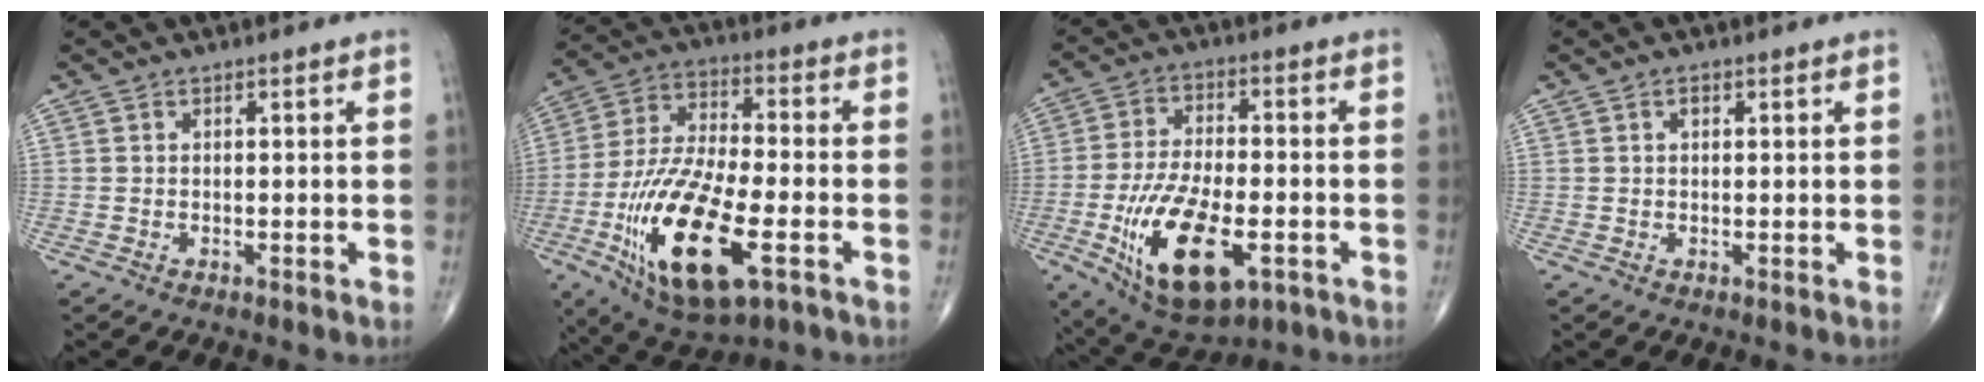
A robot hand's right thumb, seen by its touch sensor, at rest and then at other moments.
{"total": 21.9, "force": [-7.5, 8.3, 18.8], "torque": [-0.381, 0.008, -0.123]}
{"total": 18.1, "force": [-6.0, 8.3, 14.9], "torque": [-0.270, 0.004, -0.090]}
{"total": 1.1, "force": [0.5, 0.7, 0.8], "torque": [-0.008, 0.000, 0.007]}